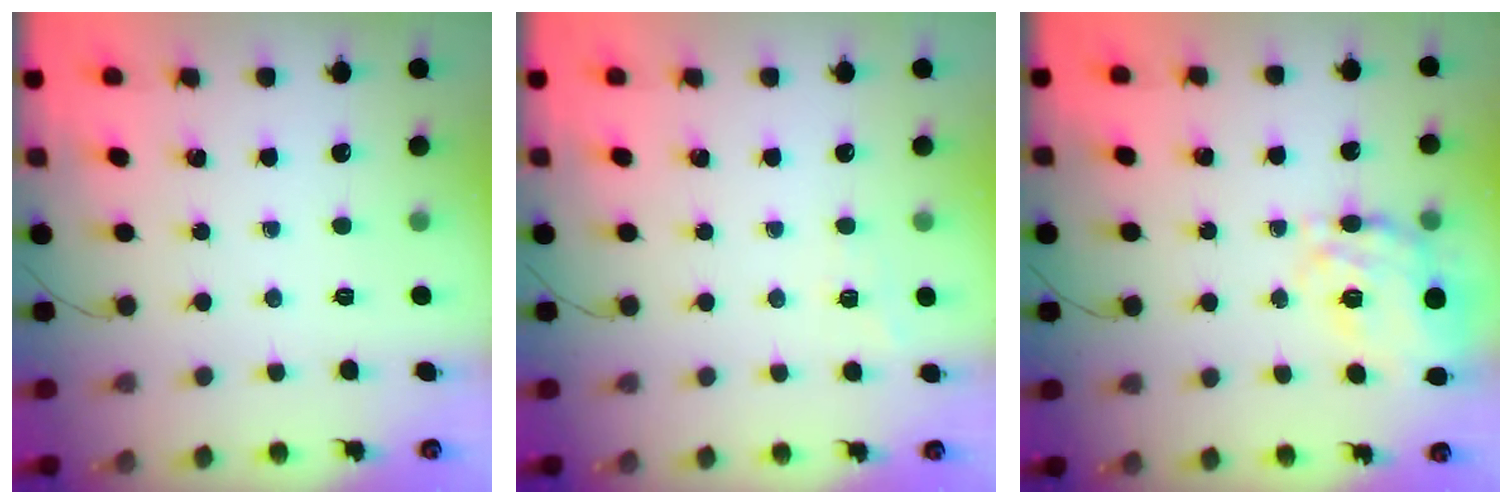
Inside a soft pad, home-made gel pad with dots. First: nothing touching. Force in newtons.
{"total": 2.8, "press": 2.4, "slide": 1.6}
{"total": 14.7, "press": 14.2, "slide": 3.8}